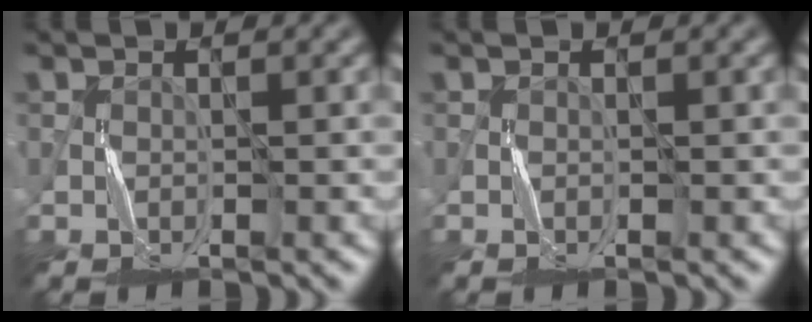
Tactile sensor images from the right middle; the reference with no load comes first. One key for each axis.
{"total": 0.0}